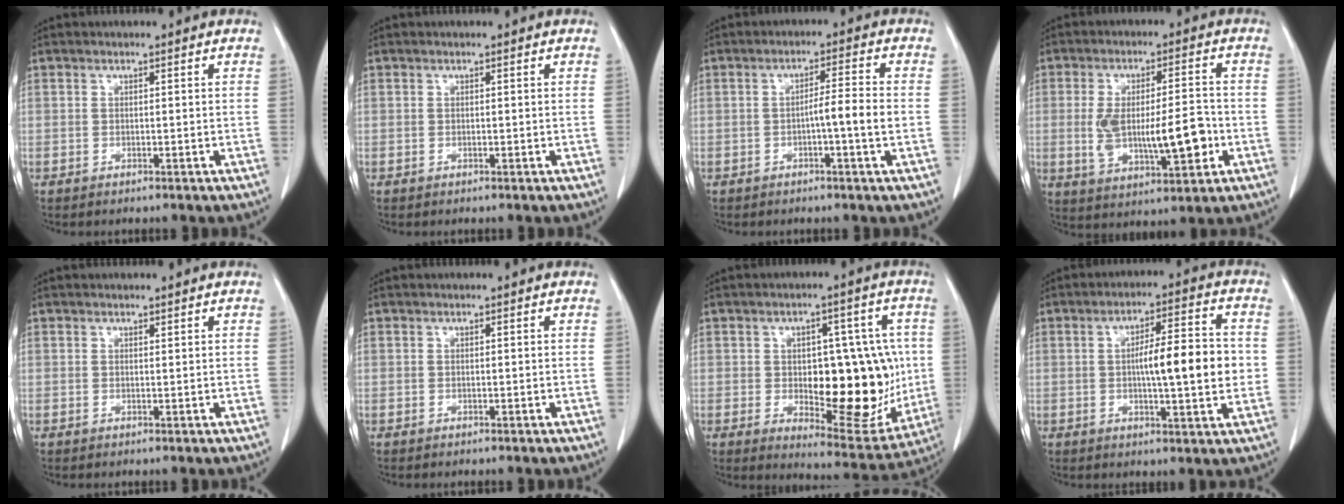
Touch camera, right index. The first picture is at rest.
{"total": 0.0}
{"total": 4.8, "force": [-1.0, -0.4, 4.6], "torque": [-0.071, 0.005, -0.018]}
{"total": 12.0, "force": [-1.7, 3.5, 11.3], "torque": [-0.198, 0.006, -0.014]}
{"total": 0.0}
{"total": 0.0}
{"total": 16.5, "force": [-0.9, 7.3, 14.8], "torque": [-0.177, 0.007, 0.008]}
{"total": 10.7, "force": [-0.1, 1.8, 10.6], "torque": [-0.163, 0.013, -0.003]}